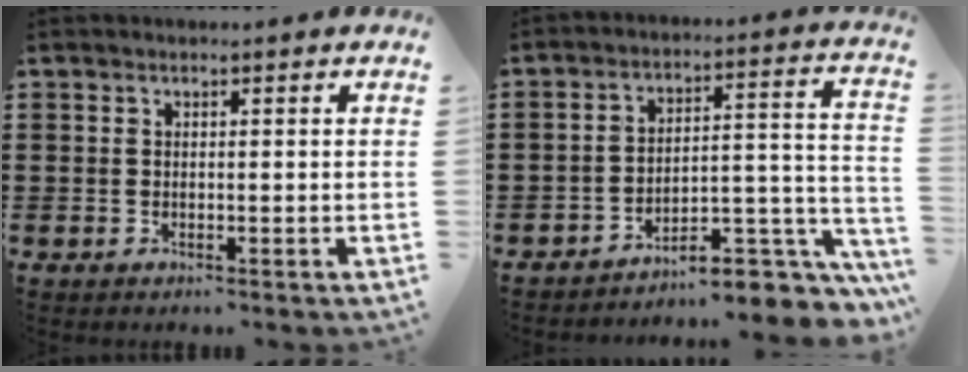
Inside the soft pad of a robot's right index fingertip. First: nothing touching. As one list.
[{"total": 8.0, "force": [-6.7, 2.4, 3.7], "torque": [-0.041, 0.007, -0.125]}]